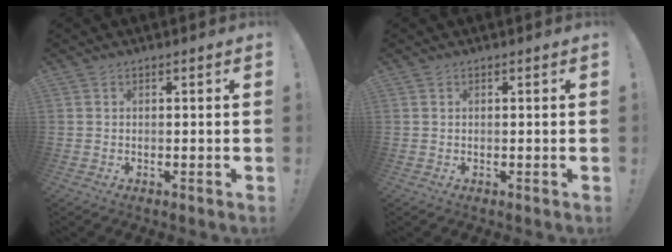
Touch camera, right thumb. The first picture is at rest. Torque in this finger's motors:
{"motor_torque": [0.09, 0.06, -0.15, 0.07, 0.06]}